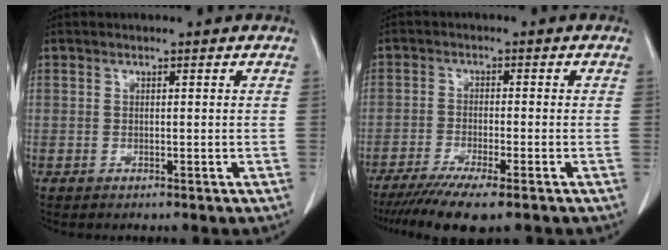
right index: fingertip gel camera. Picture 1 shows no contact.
{"total": 8.7, "force": [-6.5, 0.3, 5.8], "torque": [-0.090, -0.020, -0.104]}